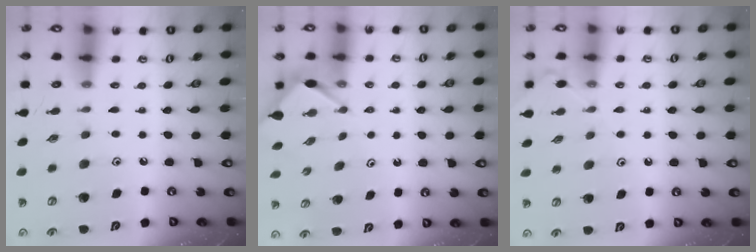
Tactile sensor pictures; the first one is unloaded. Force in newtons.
{"total": 3.3, "press": 3.2, "slide": 0.3}
{"total": 5.7, "press": 5.6, "slide": 0.7}